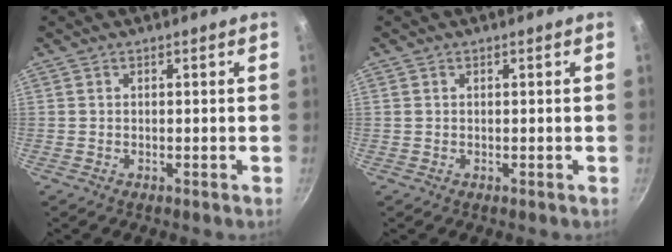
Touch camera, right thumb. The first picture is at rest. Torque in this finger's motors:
{"motor_torque": [-0.31, -0.43, -0.23, 0.13, 0.04]}